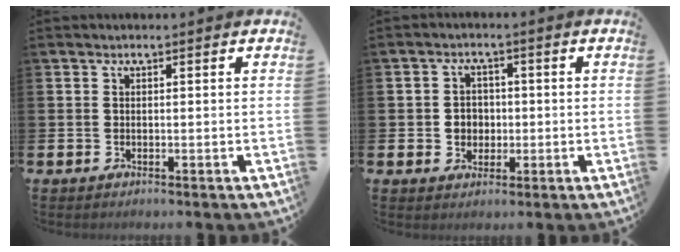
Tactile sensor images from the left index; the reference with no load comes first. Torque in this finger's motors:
{"motor_torque": [0.12, 0.04, 0.07, 0.06]}